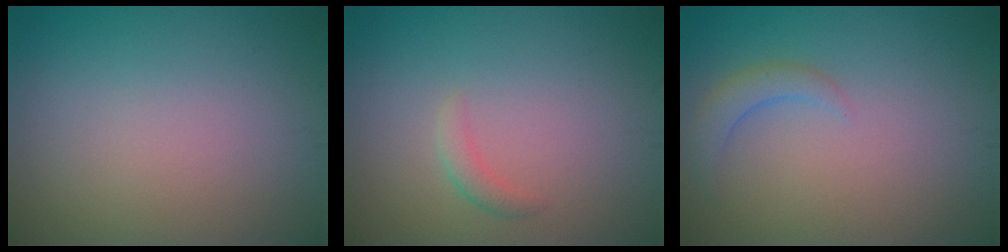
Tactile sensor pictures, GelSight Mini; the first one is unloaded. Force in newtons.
{"total": 1.1, "press": 1.1, "slide": 0.1}
{"total": 1.8, "press": 1.8, "slide": 0.3}